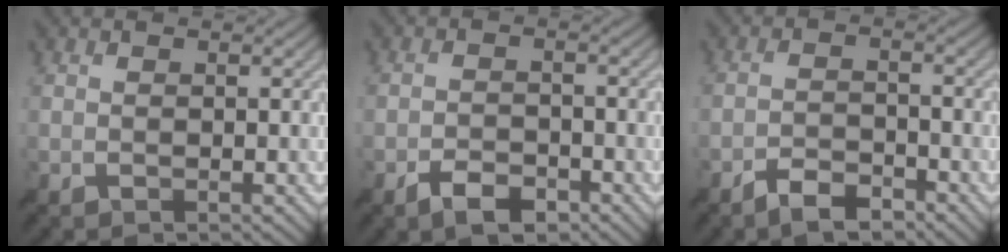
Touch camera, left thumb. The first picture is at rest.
{"total": 3.7, "force": [-2.8, 1.6, 1.9], "torque": [-0.033, -0.003, -0.051]}
{"total": 4.0, "force": [-3.5, 1.2, 1.8], "torque": [-0.034, 0.000, -0.065]}